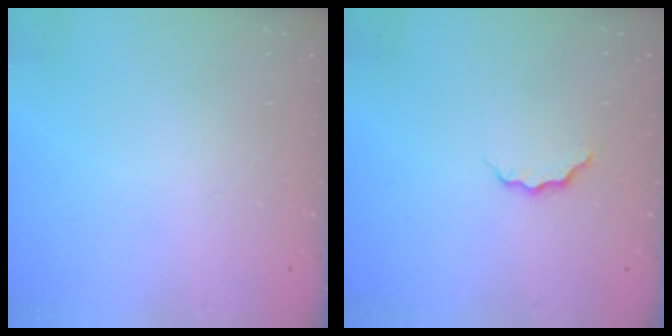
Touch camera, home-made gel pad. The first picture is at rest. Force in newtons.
{"total": 3.7, "press": 3.7, "slide": 0.4}